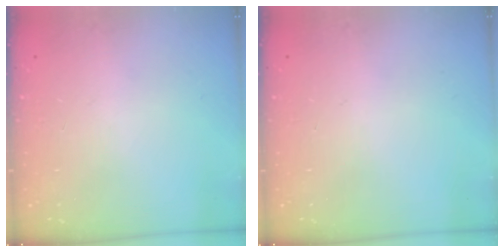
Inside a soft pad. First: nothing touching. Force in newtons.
{"total": 0.0}